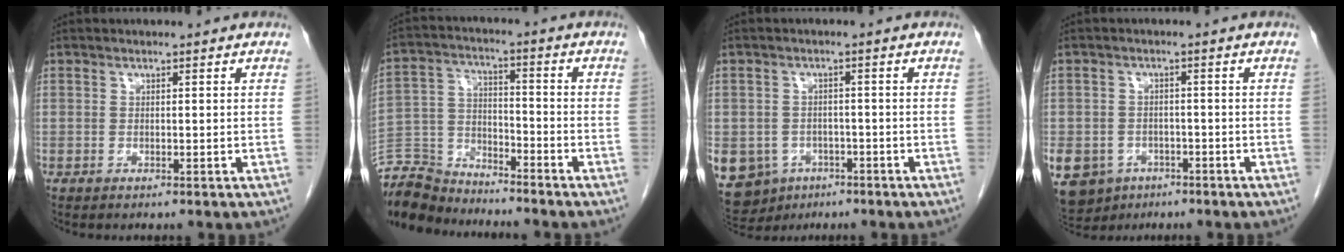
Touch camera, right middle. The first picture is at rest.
{"total": 10.1, "force": [-9.8, 2.1, 1.0], "torque": [-0.019, 0.004, -0.190]}
{"total": 12.3, "force": [-5.6, 10.3, 3.7], "torque": [-0.111, 0.001, -0.068]}
{"total": 11.1, "force": [-6.0, 8.6, 3.6], "torque": [-0.099, -0.005, -0.083]}